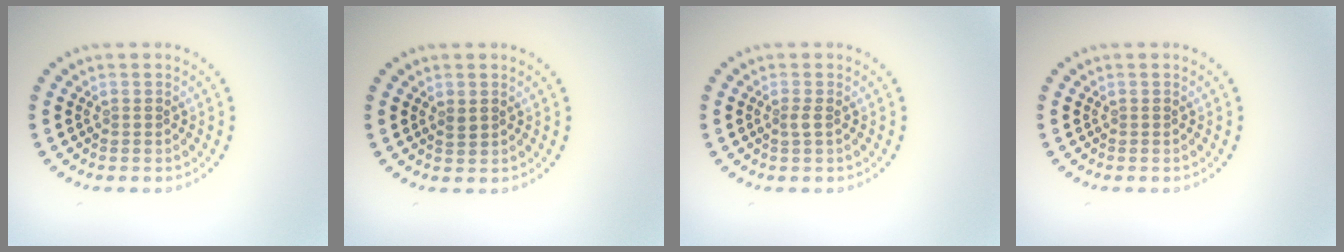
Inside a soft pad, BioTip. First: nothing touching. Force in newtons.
{"total": 0.7, "press": 0.7, "slide": 0.2}
{"total": 0.9, "press": 0.6, "slide": 0.7}
{"total": 0.0}